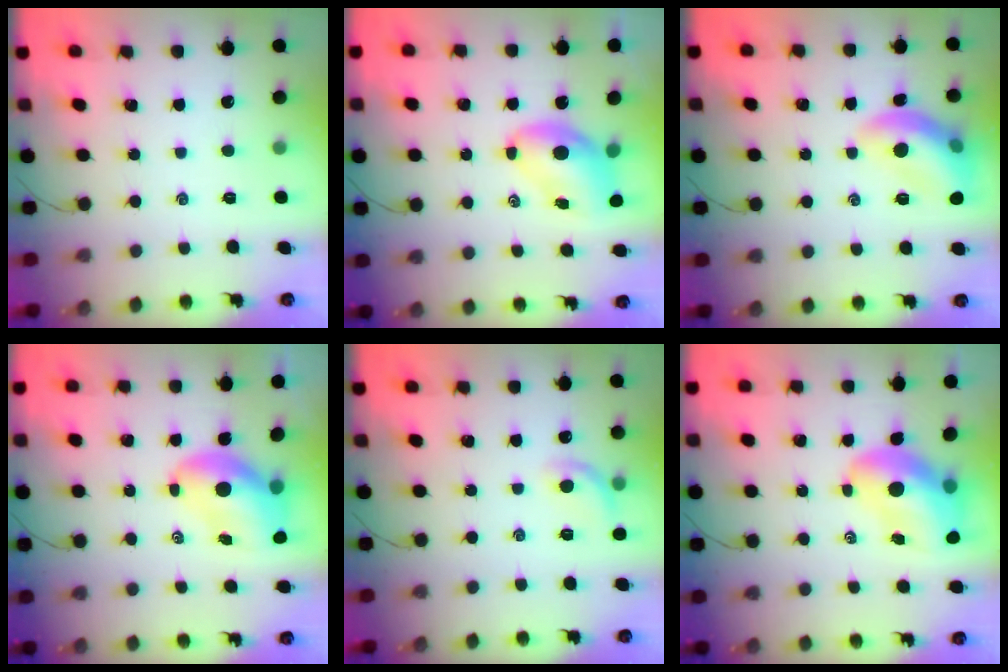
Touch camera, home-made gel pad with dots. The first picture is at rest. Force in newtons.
{"total": 7.9, "press": 7.7, "slide": 1.7}
{"total": 14.0, "press": 14.0, "slide": 1.2}
{"total": 8.3, "press": 8.0, "slide": 2.4}
{"total": 7.9, "press": 7.8, "slide": 1.7}
{"total": 13.5, "press": 12.9, "slide": 4.0}